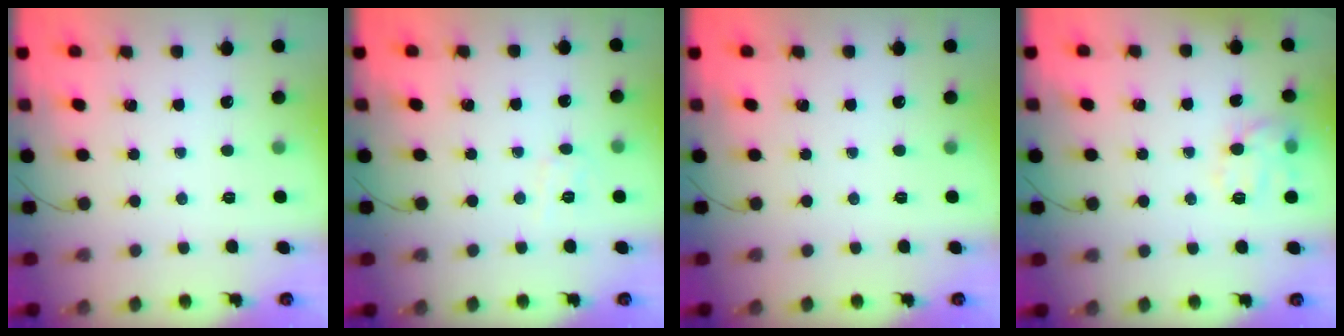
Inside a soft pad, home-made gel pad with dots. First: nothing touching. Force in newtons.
{"total": 4.1, "press": 3.9, "slide": 1.3}
{"total": 0.0}
{"total": 10.8, "press": 10.8, "slide": 0.4}